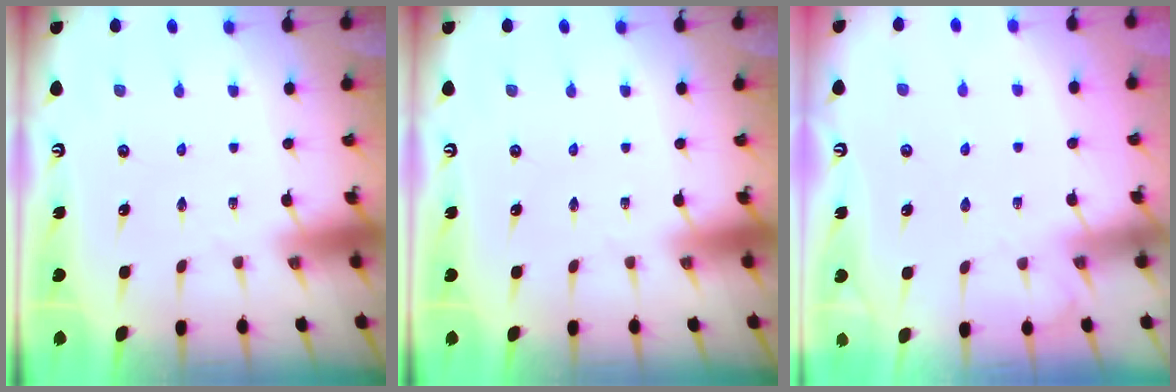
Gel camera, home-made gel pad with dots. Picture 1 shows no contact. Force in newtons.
{"total": 0.0}
{"total": 3.0, "press": 3.0, "slide": 0.5}